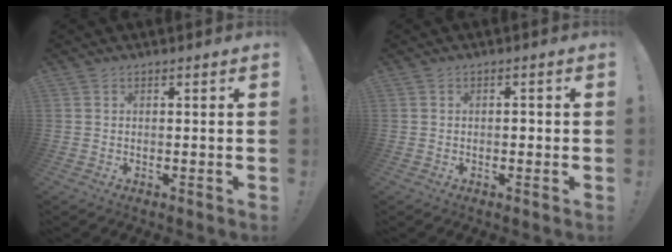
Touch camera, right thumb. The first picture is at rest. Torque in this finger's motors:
{"motor_torque": [0.48, -0.17, 0.21, -0.30, -0.01]}